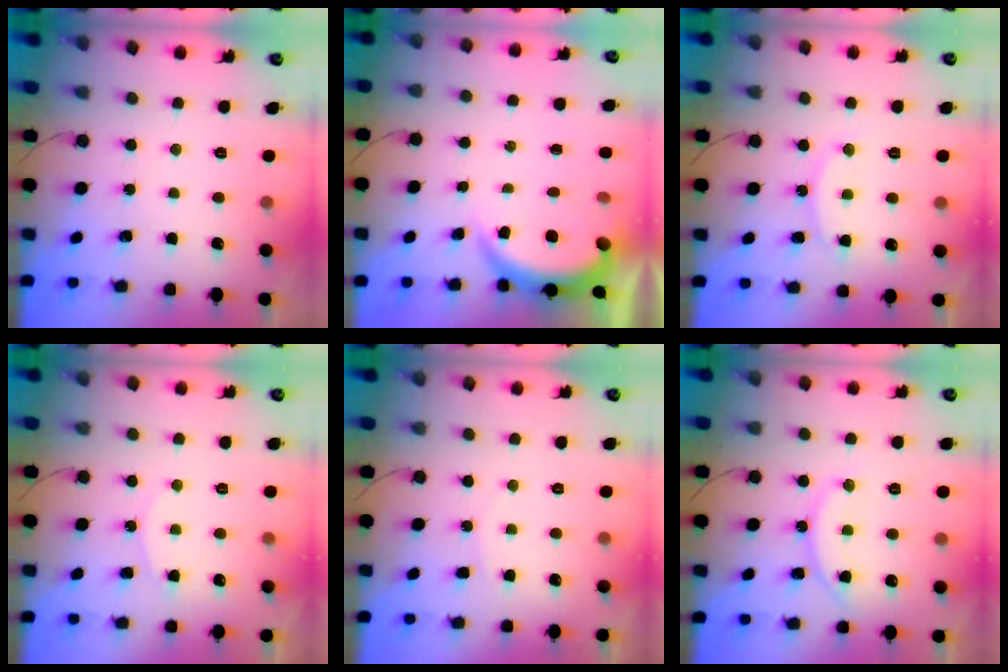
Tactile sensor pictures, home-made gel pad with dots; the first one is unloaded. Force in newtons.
{"total": 3.2, "press": 3.1, "slide": 0.5}
{"total": 10.2, "press": 10.1, "slide": 0.7}
{"total": 5.5, "press": 5.5, "slide": 0.5}
{"total": 3.3, "press": 3.3, "slide": 0.3}
{"total": 14.1, "press": 14.1, "slide": 1.1}